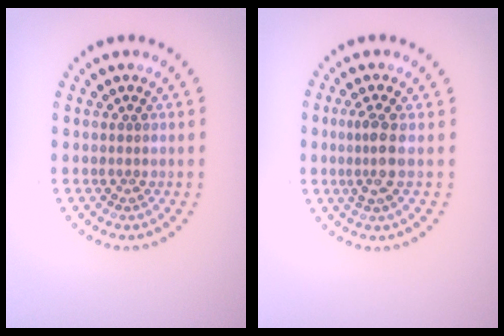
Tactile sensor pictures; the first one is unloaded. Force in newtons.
{"total": 2.3, "press": 1.9, "slide": 1.3}